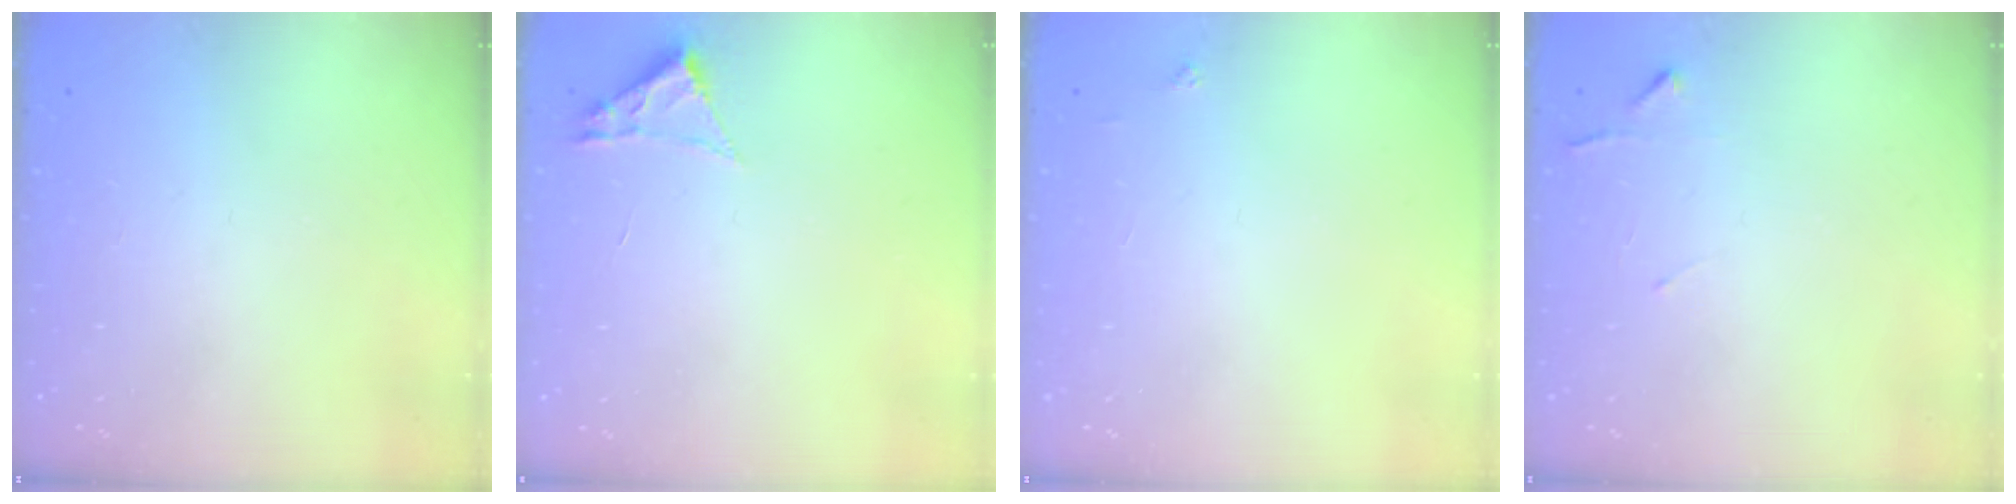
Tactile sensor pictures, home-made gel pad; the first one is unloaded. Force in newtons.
{"total": 1.8, "press": 1.8, "slide": 0.2}
{"total": 3.8, "press": 3.8, "slide": 0.4}
{"total": 4.7, "press": 4.6, "slide": 0.6}